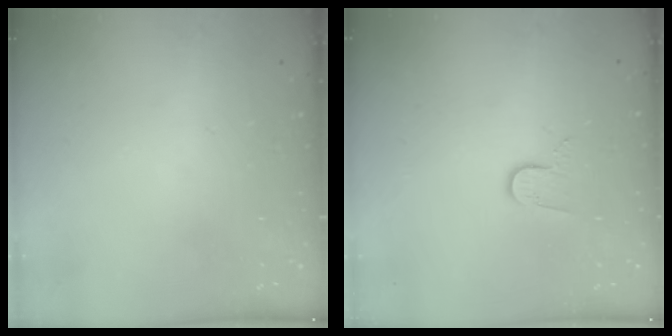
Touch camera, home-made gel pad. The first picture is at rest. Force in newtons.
{"total": 6.0, "press": 6.0, "slide": 0.5}